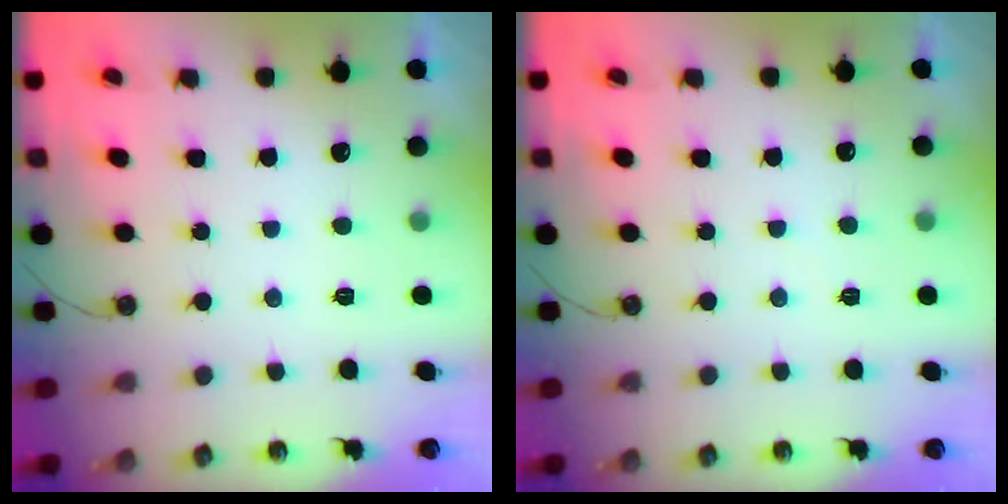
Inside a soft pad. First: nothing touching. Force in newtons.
{"total": 2.7, "press": 2.7, "slide": 0.5}